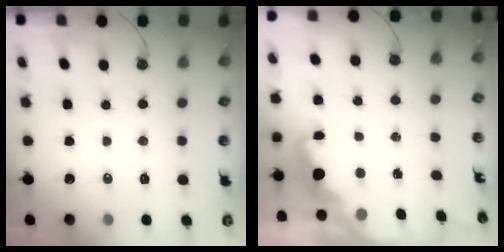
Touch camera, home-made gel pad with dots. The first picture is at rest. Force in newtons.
{"total": 2.1, "press": 2.0, "slide": 0.6}